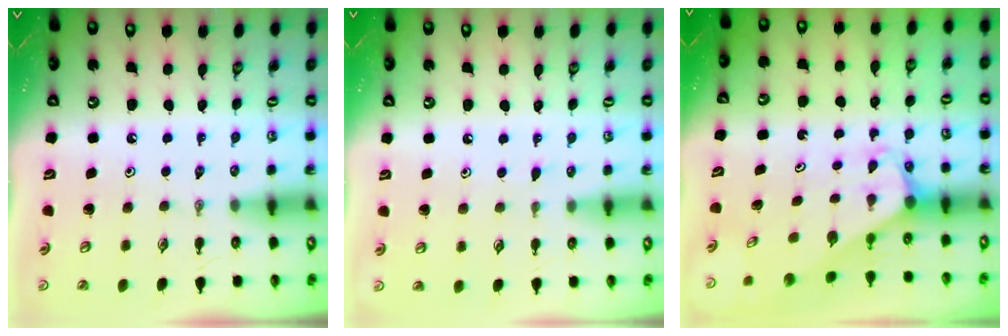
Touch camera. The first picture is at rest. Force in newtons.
{"total": 3.8, "press": 3.8, "slide": 0.5}
{"total": 1.9, "press": 1.9, "slide": 0.1}